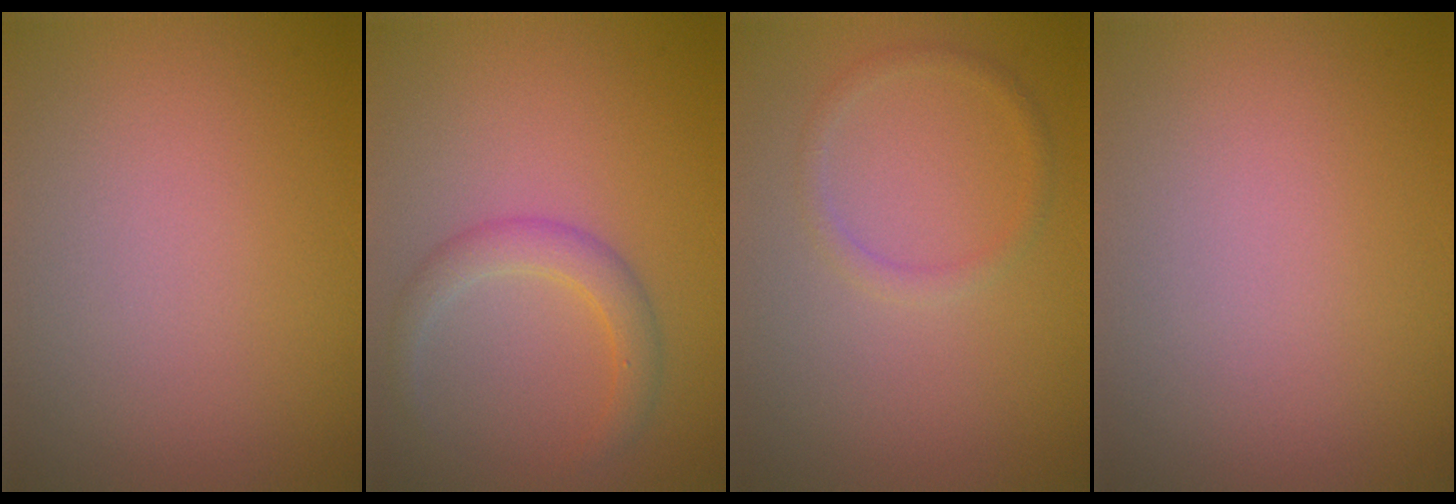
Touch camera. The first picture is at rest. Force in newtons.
{"total": 2.5, "press": 2.5, "slide": 0.1}
{"total": 1.2, "press": 1.2, "slide": 0.1}
{"total": 0.0}